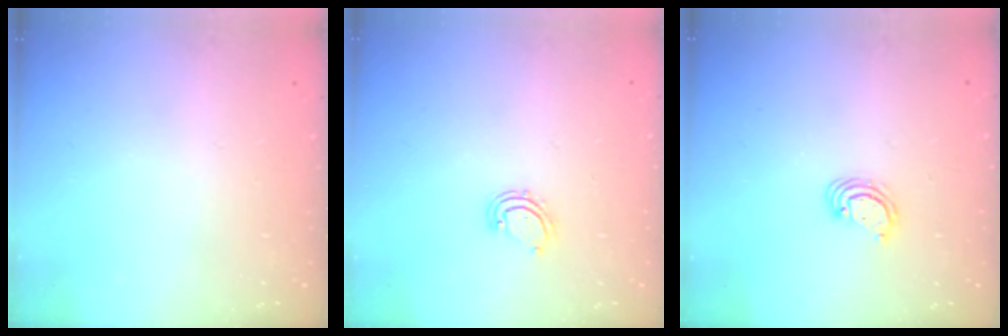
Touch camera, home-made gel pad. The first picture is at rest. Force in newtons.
{"total": 3.5, "press": 3.5, "slide": 0.3}
{"total": 2.5, "press": 2.5, "slide": 0.3}